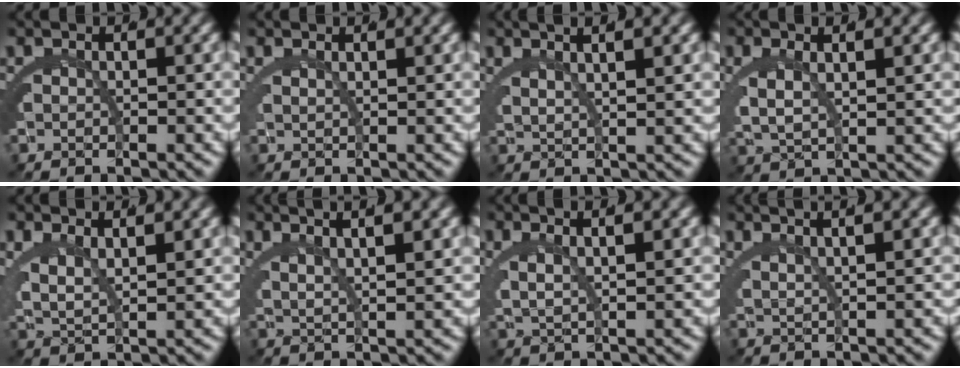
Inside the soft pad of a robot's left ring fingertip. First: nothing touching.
{"total": 1.5, "force": [1.1, -0.8, 0.4], "torque": [-0.003, -0.004, 0.026]}
{"total": 4.7, "force": [3.3, 0.8, 3.3], "torque": [-0.041, 0.013, 0.053]}
{"total": 3.7, "force": [1.1, 1.7, 3.1], "torque": [-0.077, -0.009, 0.031]}
{"total": 3.8, "force": [1.8, 1.7, 2.8], "torque": [-0.066, -0.011, 0.040]}
{"total": 6.0, "force": [4.0, 1.6, 4.2], "torque": [-0.055, 0.017, 0.061]}
{"total": 4.1, "force": [1.9, 1.2, 3.4], "torque": [-0.061, 0.002, 0.037]}
{"total": 5.0, "force": [3.7, 0.6, 3.3], "torque": [-0.035, 0.019, 0.056]}